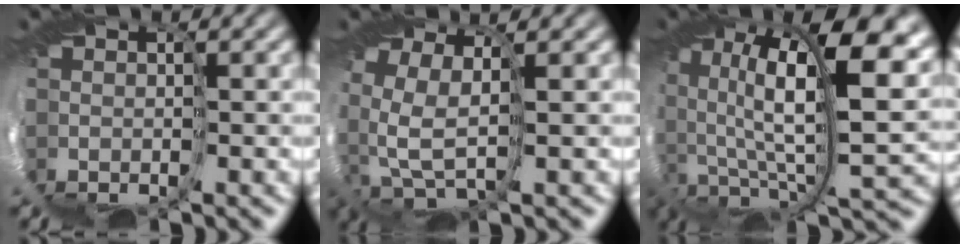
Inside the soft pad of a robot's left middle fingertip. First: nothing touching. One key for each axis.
{"total": 3.3, "fx": 2.6, "fy": 0.4, "fz": 1.9, "tx": -0.081, "ty": 0.003, "tz": 0.045}
{"total": 13.0, "fx": 4.6, "fy": 4.3, "fz": 11.4, "tx": -0.222, "ty": -0.007, "tz": 0.099}